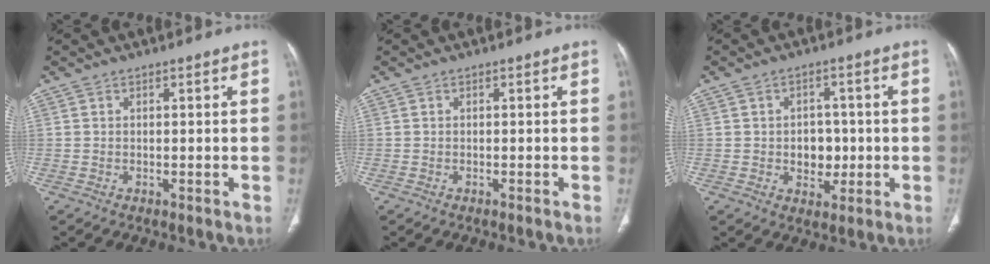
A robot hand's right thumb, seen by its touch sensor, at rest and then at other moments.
{"total": 0.6, "force": [-0.4, -0.1, 0.3], "torque": [-0.004, 0.005, -0.006]}
{"total": 5.6, "force": [-0.5, 4.4, 3.4], "torque": [-0.015, 0.007, -0.001]}